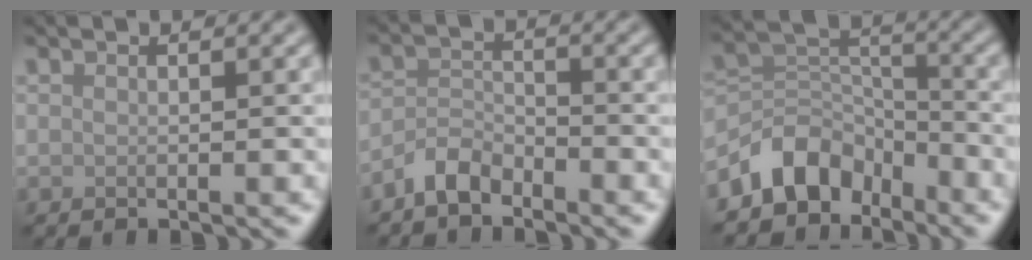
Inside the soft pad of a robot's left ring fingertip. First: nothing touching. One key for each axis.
{"total": 2.8, "fx": -2.4, "fy": 1.1, "fz": 0.9, "tx": -0.018, "ty": 0.009, "tz": -0.054}
{"total": 6.0, "fx": -4.3, "fy": 3.7, "fz": 2.0, "tx": -0.017, "ty": 0.002, "tz": -0.084}